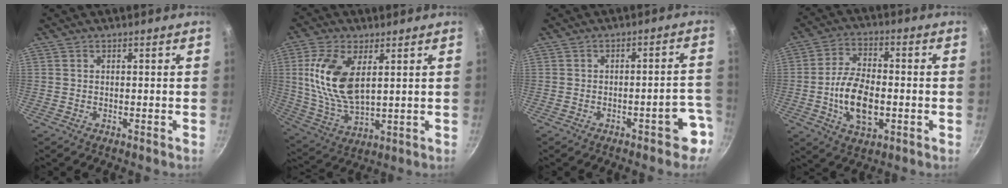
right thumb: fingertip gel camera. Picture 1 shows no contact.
{"total": 14.2, "force": [3.6, 7.3, 11.6], "torque": [-0.226, -0.017, 0.079]}
{"total": 6.2, "force": [-3.3, 2.6, 4.6], "torque": [-0.023, 0.048, -0.032]}
{"total": 12.1, "force": [-2.2, 6.7, 9.8], "torque": [-0.171, 0.015, -0.043]}